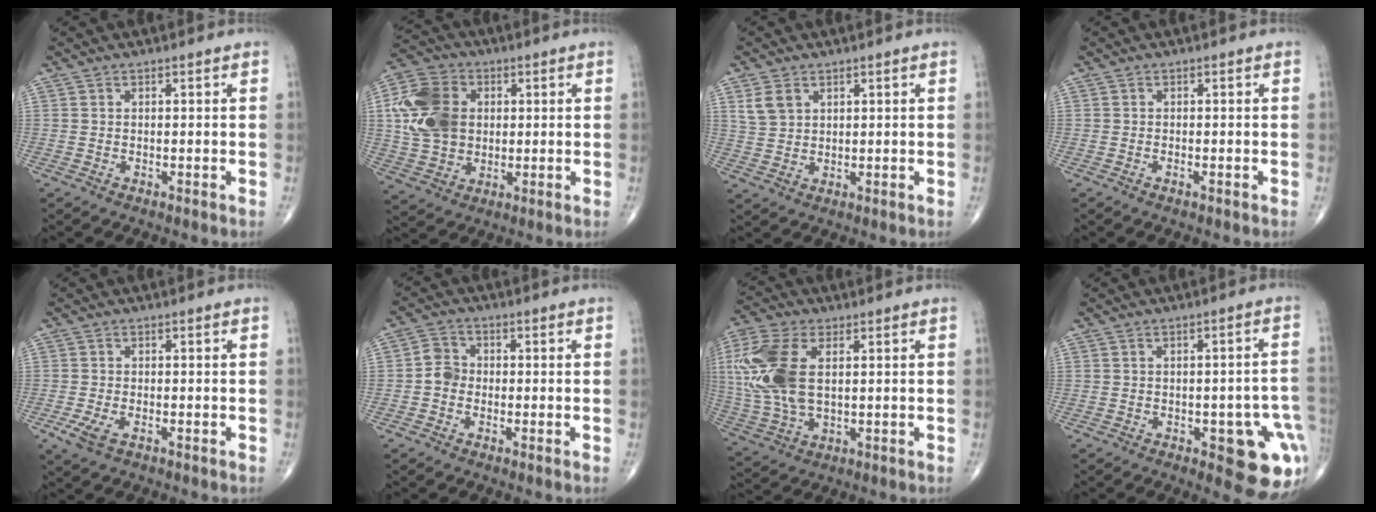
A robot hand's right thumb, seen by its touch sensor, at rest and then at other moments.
{"total": 14.5, "force": [2.3, 11.0, 9.3], "torque": [-0.167, 0.009, 0.042]}
{"total": 4.4, "force": [2.1, 3.1, 2.3], "torque": [-0.039, -0.007, 0.050]}
{"total": 0.6, "force": [-0.4, 0.2, 0.4], "torque": [-0.012, 0.000, -0.006]}
{"total": 3.6, "force": [-1.6, 1.7, 2.8], "torque": [-0.064, -0.004, -0.030]}
{"total": 3.7, "force": [-0.8, 3.2, 1.8], "torque": [-0.020, 0.011, -0.024]}
{"total": 16.6, "force": [3.0, 9.0, 13.6], "torque": [-0.326, -0.001, 0.061]}
{"total": 13.7, "force": [-4.4, 5.2, 11.9], "torque": [-0.093, 0.019, -0.039]}